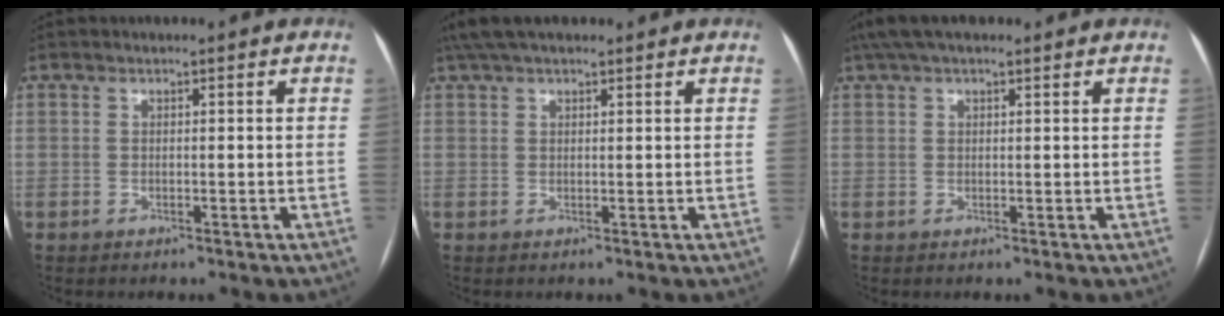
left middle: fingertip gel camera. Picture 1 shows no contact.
{"total": 6.9, "force": [5.4, 2.0, 3.6], "torque": [-0.061, 0.040, 0.098]}
{"total": 6.0, "force": [4.5, 1.7, 3.5], "torque": [-0.064, 0.040, 0.080]}